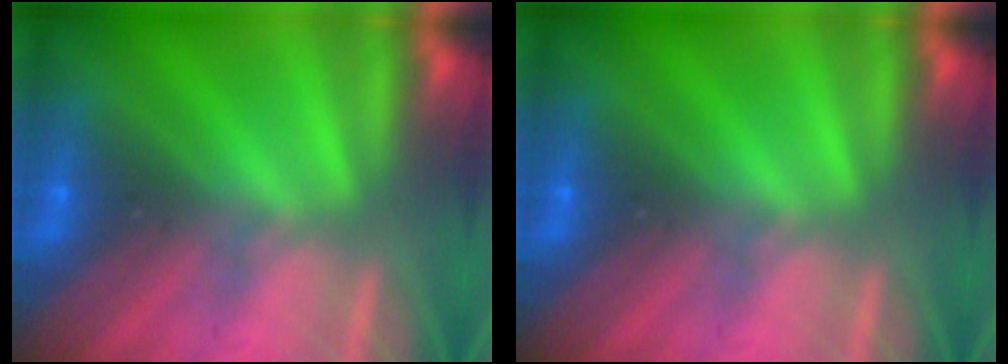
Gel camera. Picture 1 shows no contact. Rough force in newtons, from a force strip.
{"total": 0.0}